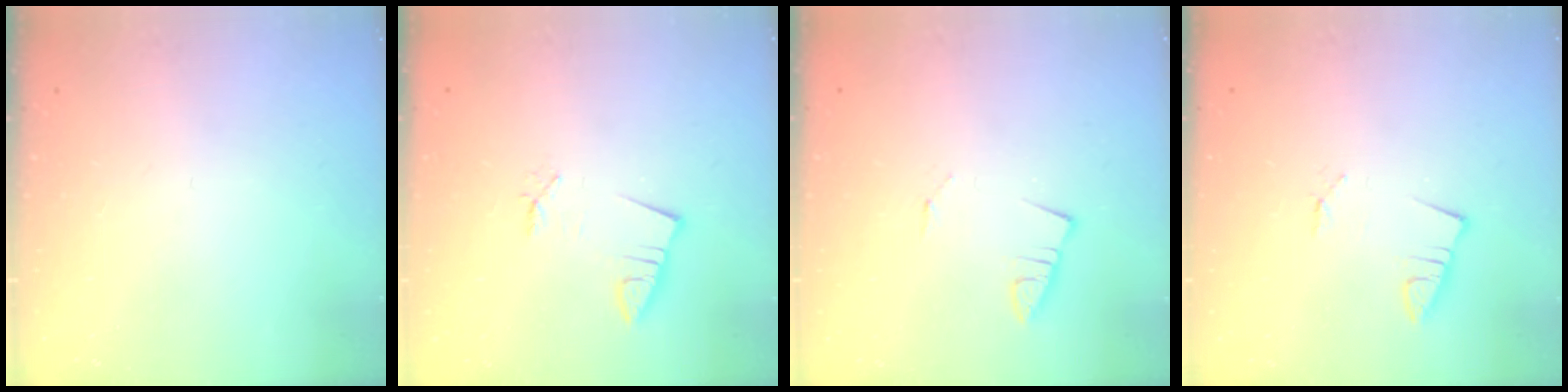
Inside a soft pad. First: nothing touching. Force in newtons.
{"total": 1.4, "press": 1.4, "slide": 0.1}
{"total": 1.3, "press": 1.3, "slide": 0.1}
{"total": 1.3, "press": 1.3, "slide": 0.1}